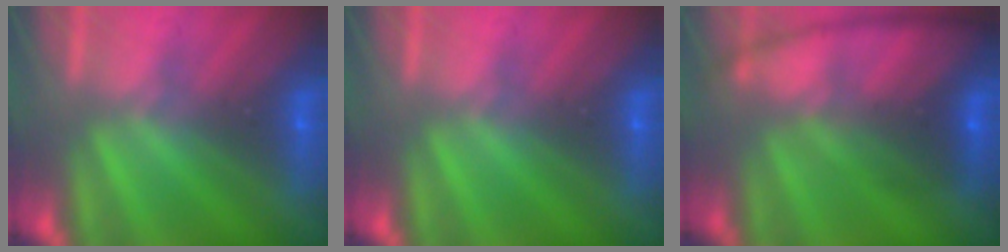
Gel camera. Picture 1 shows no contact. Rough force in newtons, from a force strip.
{"total": 0.0}
{"total": 5.8}